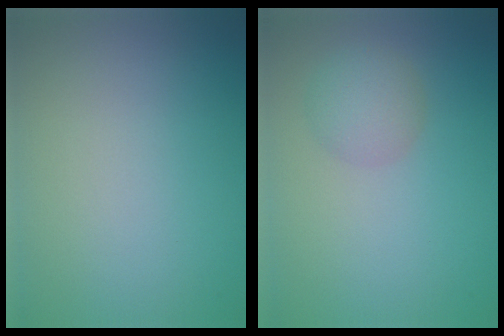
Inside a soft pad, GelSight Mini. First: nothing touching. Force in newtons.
{"total": 2.5, "press": 2.5, "slide": 0.1}